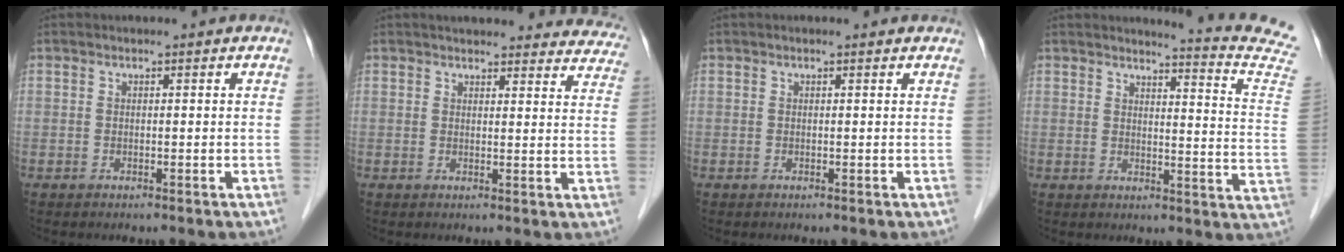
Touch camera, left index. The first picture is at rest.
{"total": 20.1, "force": [18.9, 5.1, 4.9], "torque": [-0.041, -0.021, 0.200]}
{"total": 0.7, "force": [0.7, 0.1, 0.2], "torque": [-0.011, 0.004, 0.004]}
{"total": 13.0, "force": [12.6, -1.2, 3.3], "torque": [-0.036, -0.103, 0.115]}